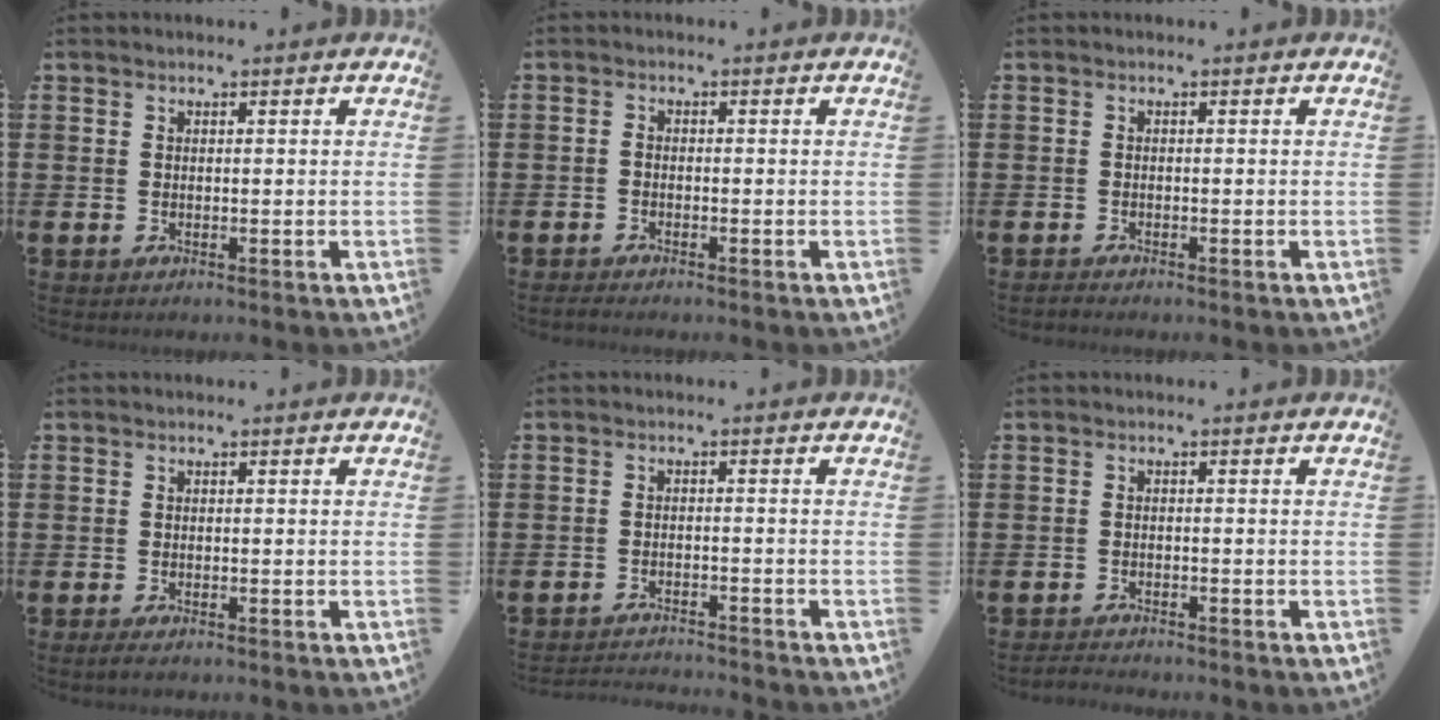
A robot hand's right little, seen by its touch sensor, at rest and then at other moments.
{"total": 1.1, "force": [-1.0, 0.3, 0.6], "torque": [-0.011, 0.002, -0.020]}
{"total": 0.6, "force": [-0.5, 0.1, 0.1], "torque": [-0.003, -0.001, -0.011]}
{"total": 0.8, "force": [-0.4, 0.3, 0.7], "torque": [-0.012, -0.001, -0.008]}
{"total": 2.0, "force": [-2.0, -0.1, -0.1], "torque": [-0.002, 0.003, -0.043]}
{"total": 1.2, "force": [-1.2, 0.1, 0.1], "torque": [-0.005, 0.002, -0.025]}